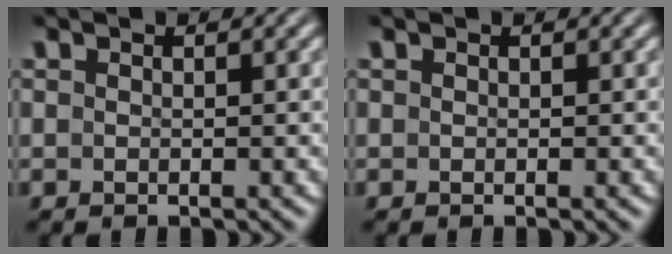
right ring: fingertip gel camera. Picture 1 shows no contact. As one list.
[{"total": 0.0}]